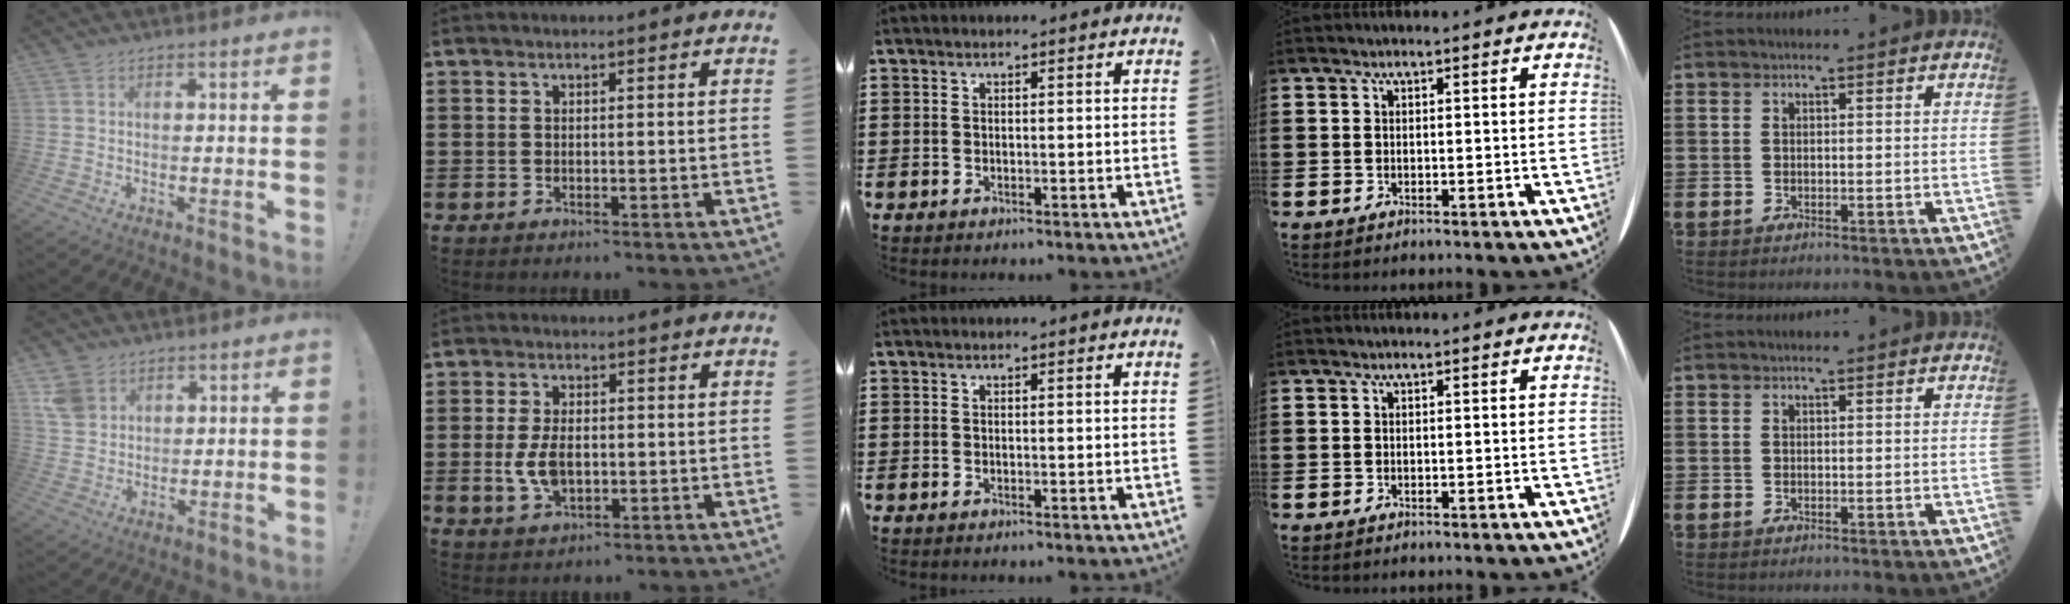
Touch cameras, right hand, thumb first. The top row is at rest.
{"thumb": {"total": 6.4, "force": [3.4, 5.0, 2.2], "torque": [-0.034, -0.009, 0.071]}, "index": {"total": 5.4, "force": [-0.7, 2.8, 4.6], "torque": [-0.105, -0.005, -0.015]}}